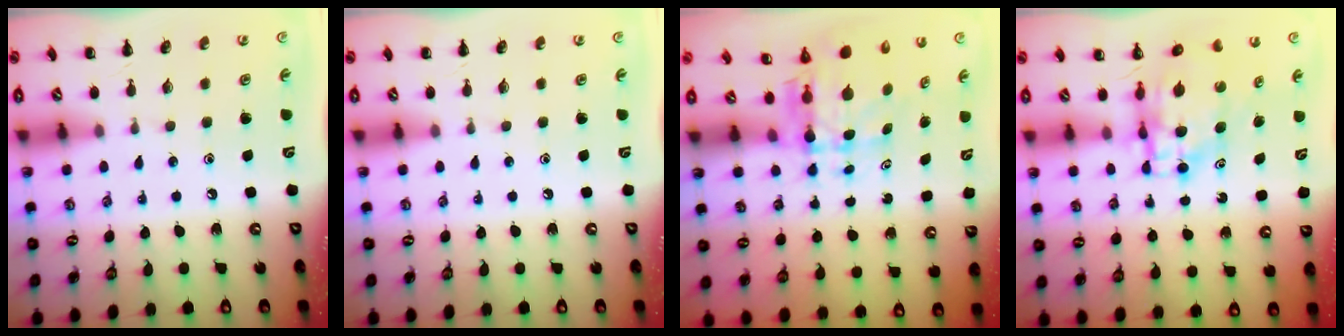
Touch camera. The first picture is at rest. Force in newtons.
{"total": 0.0}
{"total": 6.3, "press": 6.1, "slide": 1.6}
{"total": 6.8, "press": 6.5, "slide": 1.9}